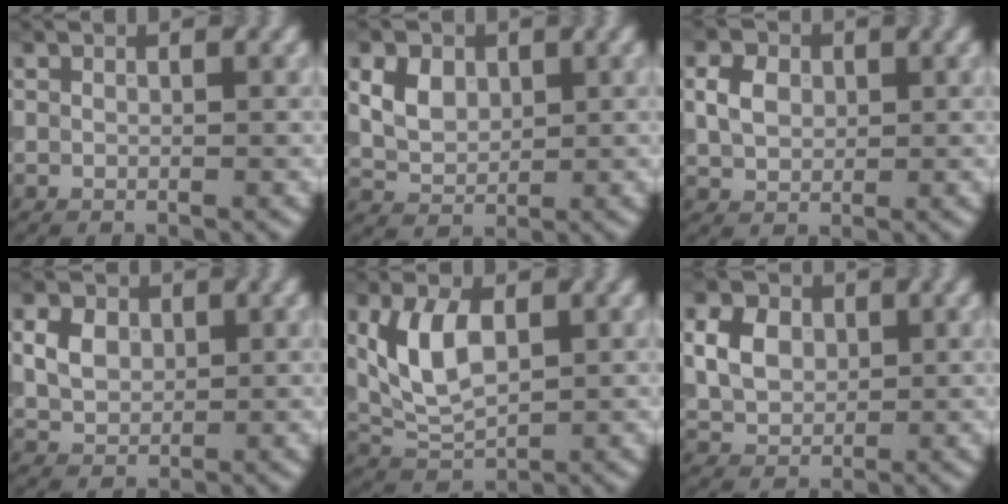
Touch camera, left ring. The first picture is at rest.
{"total": 4.7, "force": [1.7, 3.3, 2.9], "torque": [-0.069, 0.016, 0.035]}
{"total": 2.8, "force": [0.4, 2.1, 1.7], "torque": [-0.042, 0.008, 0.013]}
{"total": 3.1, "force": [0.8, 2.3, 1.9], "torque": [-0.045, 0.006, 0.017]}
{"total": 5.5, "force": [1.0, 3.1, 4.5], "torque": [-0.100, 0.009, 0.029]}
{"total": 4.3, "force": [0.9, 3.2, 2.7], "torque": [-0.066, 0.011, 0.021]}